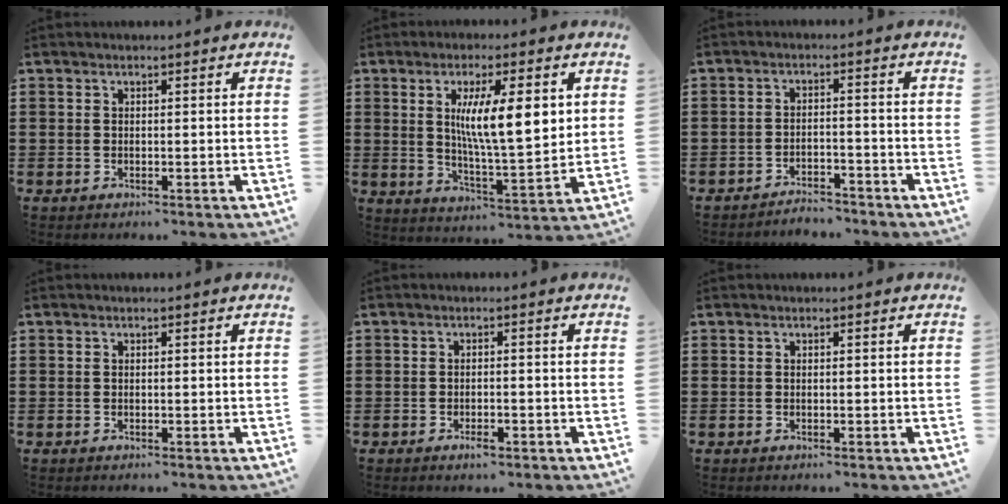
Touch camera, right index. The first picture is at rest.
{"total": 11.1, "force": [3.1, 2.8, 10.3], "torque": [-0.184, 0.000, 0.048]}
{"total": 3.1, "force": [-3.1, 0.3, 0.2], "torque": [-0.011, 0.002, -0.065]}
{"total": 0.0}
{"total": 1.6, "force": [-0.9, 0.5, 1.2], "torque": [-0.023, -0.003, -0.016]}
{"total": 0.0}